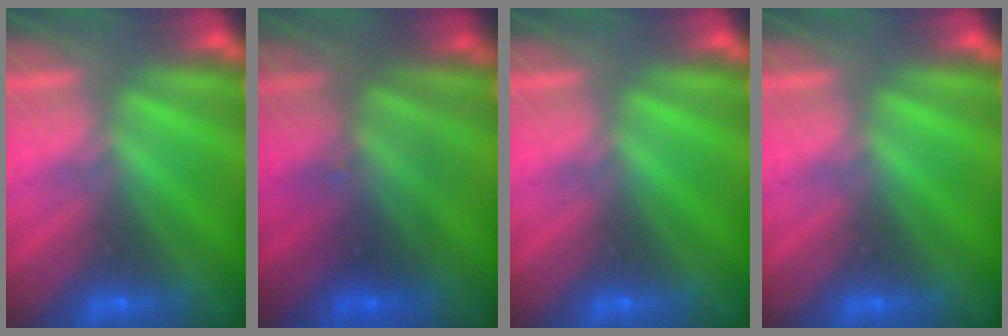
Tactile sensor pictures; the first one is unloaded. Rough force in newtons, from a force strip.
{"total": 2.4}
{"total": 0.0}
{"total": 0.0}